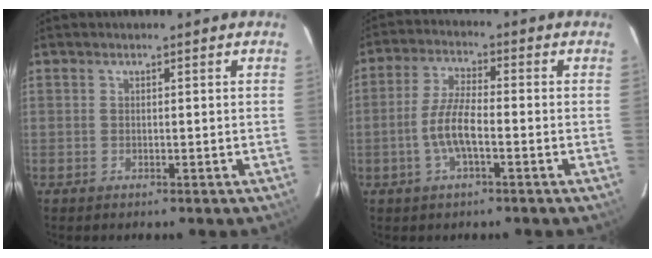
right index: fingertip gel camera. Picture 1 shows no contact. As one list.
[{"total": 6.8, "force": [-2.2, 1.8, 6.2], "torque": [-0.129, 0.002, -0.042]}]